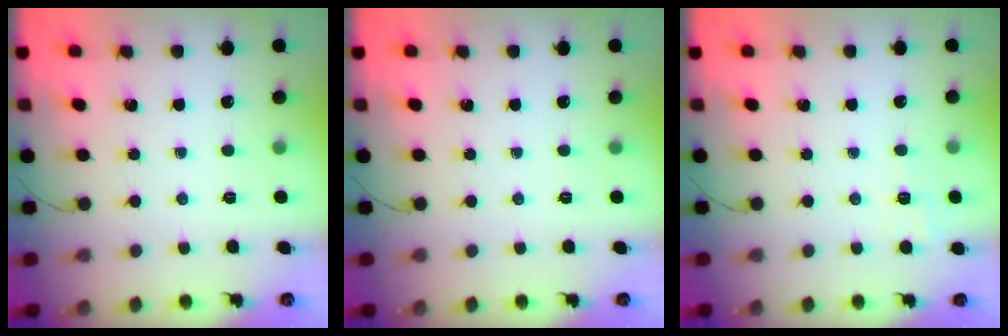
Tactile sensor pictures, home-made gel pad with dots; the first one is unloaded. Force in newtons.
{"total": 0.0}
{"total": 2.6, "press": 2.1, "slide": 1.6}